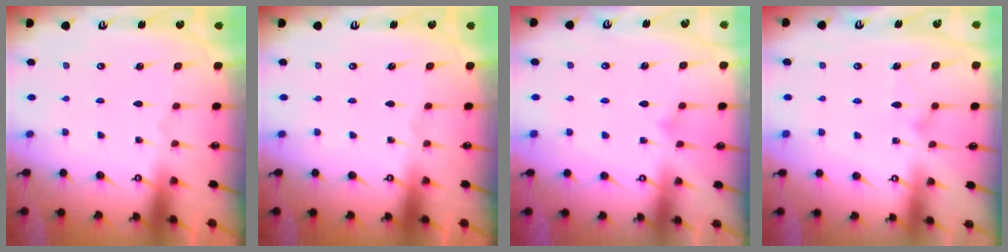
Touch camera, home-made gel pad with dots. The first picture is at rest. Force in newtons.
{"total": 0.0}
{"total": 5.6, "press": 5.5, "slide": 0.5}
{"total": 9.4, "press": 9.4, "slide": 0.3}